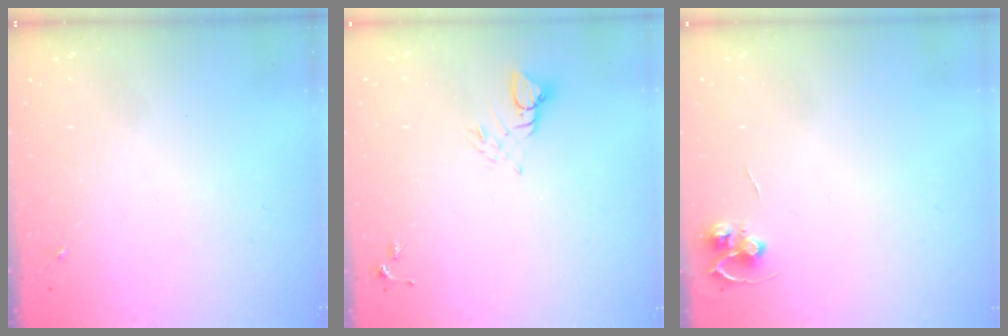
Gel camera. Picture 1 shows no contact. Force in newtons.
{"total": 4.1, "press": 4.1, "slide": 0.2}
{"total": 5.7, "press": 5.6, "slide": 0.4}